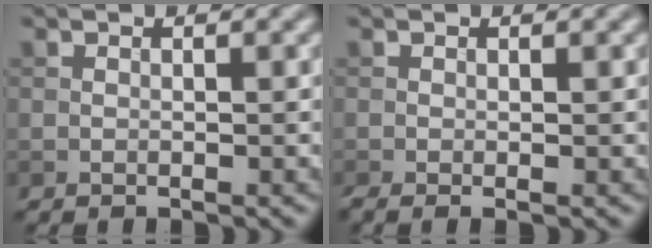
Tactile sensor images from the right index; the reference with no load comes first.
{"total": 1.2, "force": [-0.3, 0.2, 1.1], "torque": [-0.021, -0.010, -0.007]}